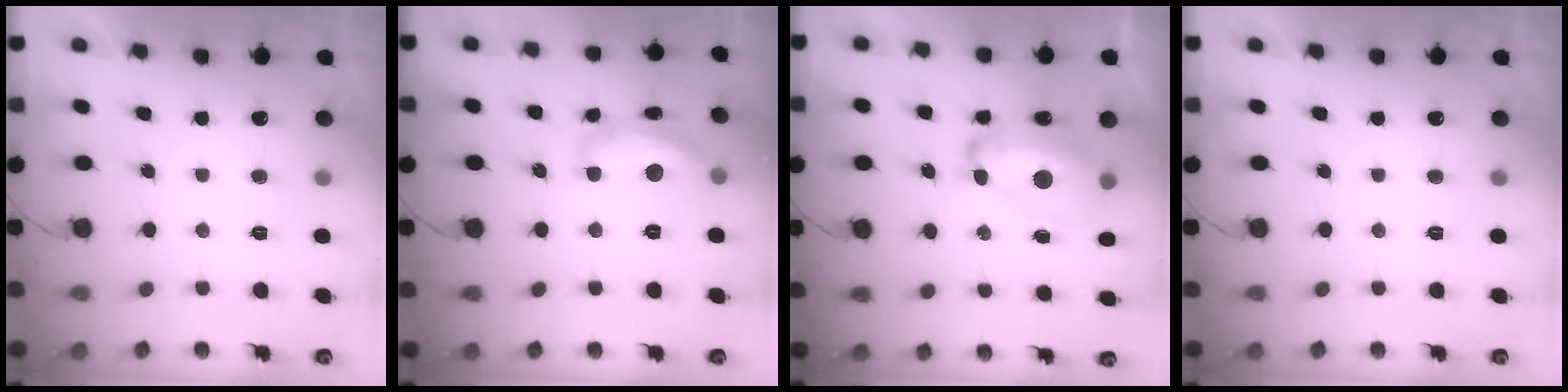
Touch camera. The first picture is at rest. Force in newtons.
{"total": 13.4, "press": 13.3, "slide": 0.8}
{"total": 14.0, "press": 13.9, "slide": 1.7}
{"total": 0.0}